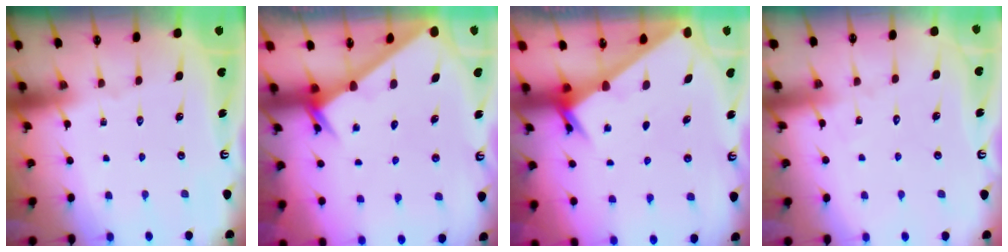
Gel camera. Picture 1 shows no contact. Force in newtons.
{"total": 2.7, "press": 2.7, "slide": 0.3}
{"total": 2.6, "press": 2.6, "slide": 0.2}
{"total": 5.2, "press": 5.1, "slide": 0.5}